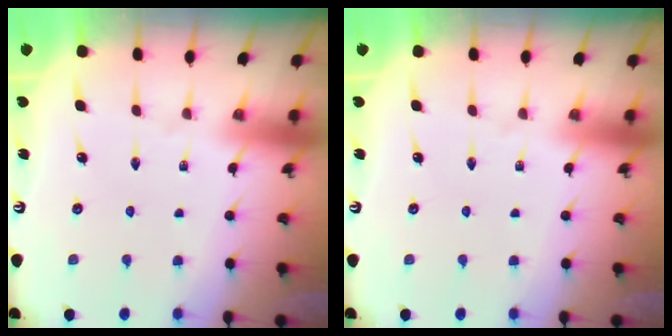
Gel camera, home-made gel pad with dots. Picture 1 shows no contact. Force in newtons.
{"total": 0.0}